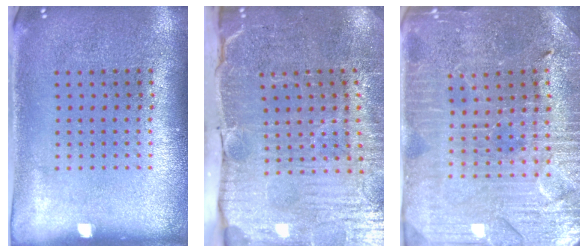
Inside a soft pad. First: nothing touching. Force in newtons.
{"total": 4.3, "press": 4.0, "slide": 1.6}
{"total": 3.3, "press": 3.3, "slide": 0.6}